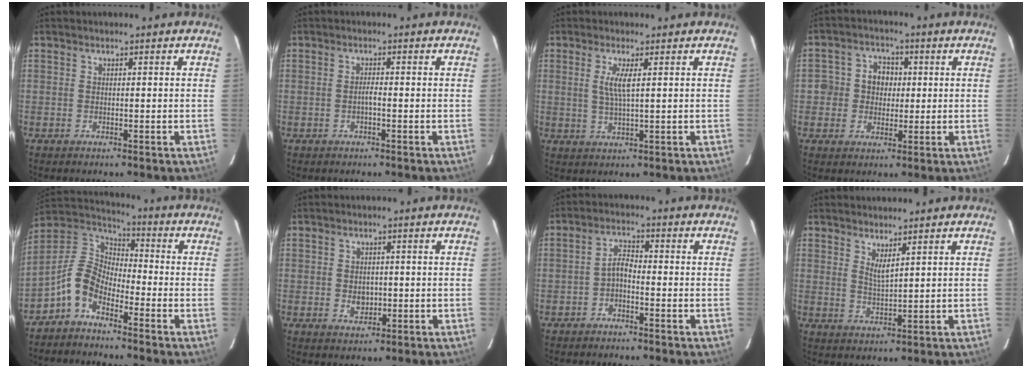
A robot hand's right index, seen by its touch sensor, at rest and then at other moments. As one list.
[{"total": 1.1, "force": [-0.6, 0.1, 0.9], "torque": [-0.017, 0.004, -0.012]}, {"total": 3.7, "force": [0.9, 0.2, 3.6], "torque": [-0.071, -0.004, 0.017]}, {"total": 6.0, "force": [-0.3, 5.8, 1.7], "torque": [-0.026, 0.021, -0.008]}, {"total": 9.0, "force": [-5.3, 5.1, 5.2], "torque": [-0.111, 0.026, -0.120]}, {"total": 3.2, "force": [-0.4, 2.7, 1.8], "torque": [-0.029, 0.000, -0.002]}, {"total": 2.6, "force": [-1.6, 1.1, 1.7], "torque": [-0.038, 0.011, -0.031]}, {"total": 3.1, "force": [2.2, 0.4, 2.1], "torque": [-0.038, -0.007, 0.038]}]